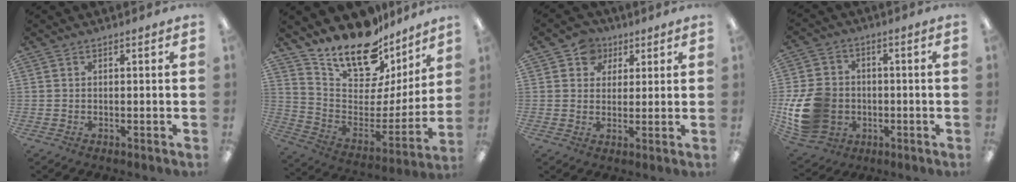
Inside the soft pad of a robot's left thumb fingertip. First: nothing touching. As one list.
[{"total": 19.4, "force": [16.0, 8.2, 7.3], "torque": [-0.142, -0.119, 0.286]}, {"total": 6.4, "force": [3.4, 5.2, 1.3], "torque": [-0.026, -0.003, 0.062]}, {"total": 16.0, "force": [-2.9, 13.2, 8.5], "torque": [-0.189, 0.022, -0.045]}]